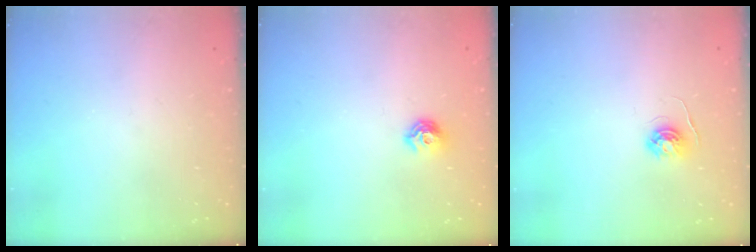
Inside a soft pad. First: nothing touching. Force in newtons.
{"total": 7.5, "press": 7.4, "slide": 1.0}
{"total": 4.0, "press": 4.0, "slide": 0.4}